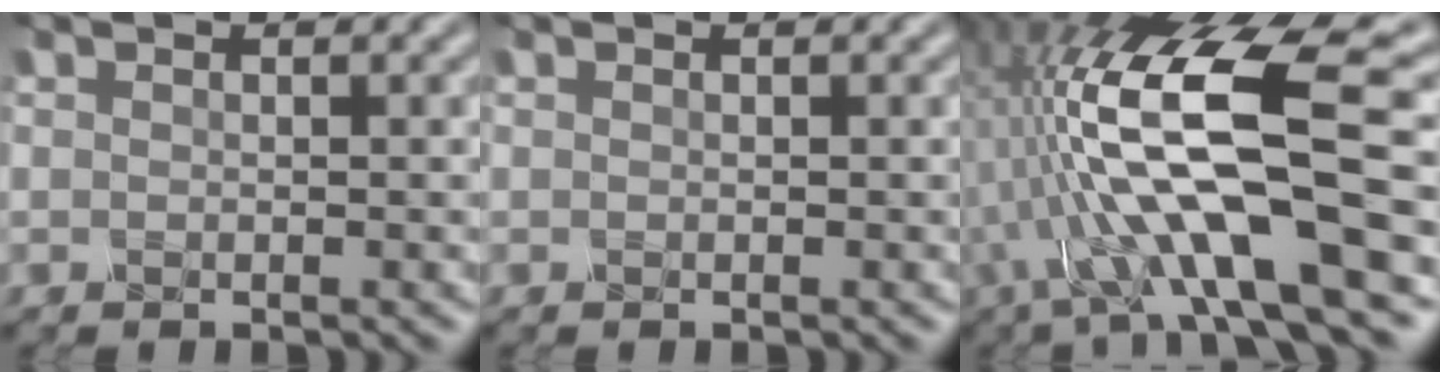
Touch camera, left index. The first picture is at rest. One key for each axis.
{"total": 0.0}
{"total": 13.6, "fx": -3.3, "fy": 3.5, "fz": 12.8, "tx": -0.232, "ty": 0.020, "tz": -0.065}